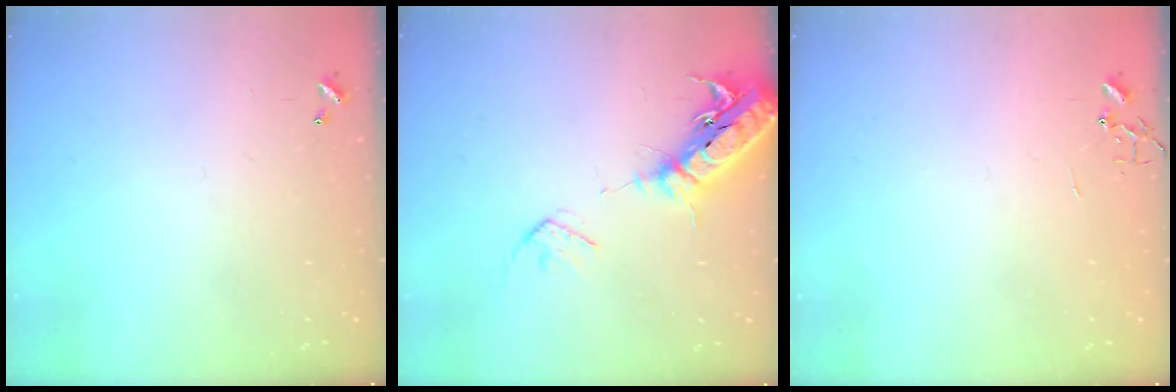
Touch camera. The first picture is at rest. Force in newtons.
{"total": 18.4, "press": 17.9, "slide": 4.4}
{"total": 0.0}